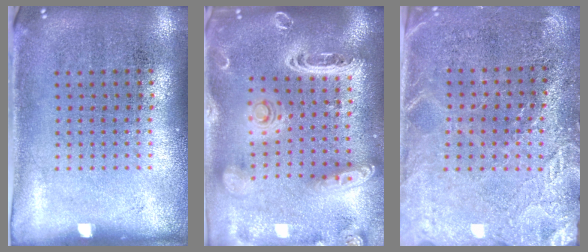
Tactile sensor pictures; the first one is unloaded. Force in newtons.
{"total": 3.2, "press": 2.7, "slide": 1.8}
{"total": 2.9, "press": 2.7, "slide": 1.0}